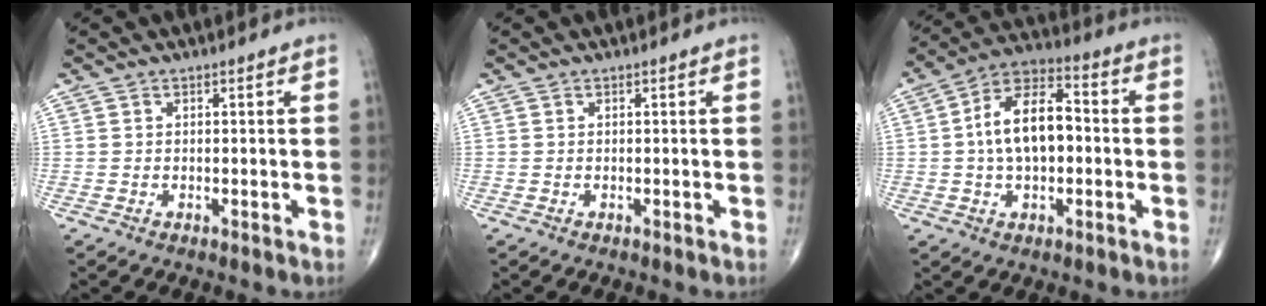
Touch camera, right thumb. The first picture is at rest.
{"total": 0.0}
{"total": 13.2, "force": [-0.1, 7.3, 11.0], "torque": [-0.181, 0.034, -0.011]}